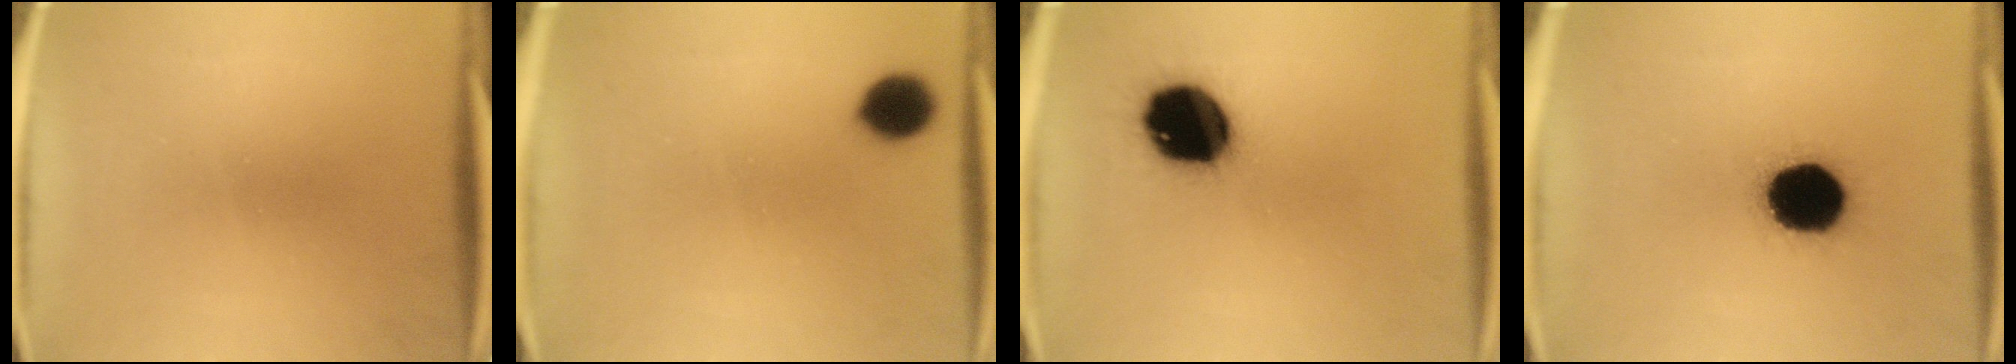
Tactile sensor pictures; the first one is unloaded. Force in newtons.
{"total": 6.7}
{"total": 18.5}
{"total": 17.9}